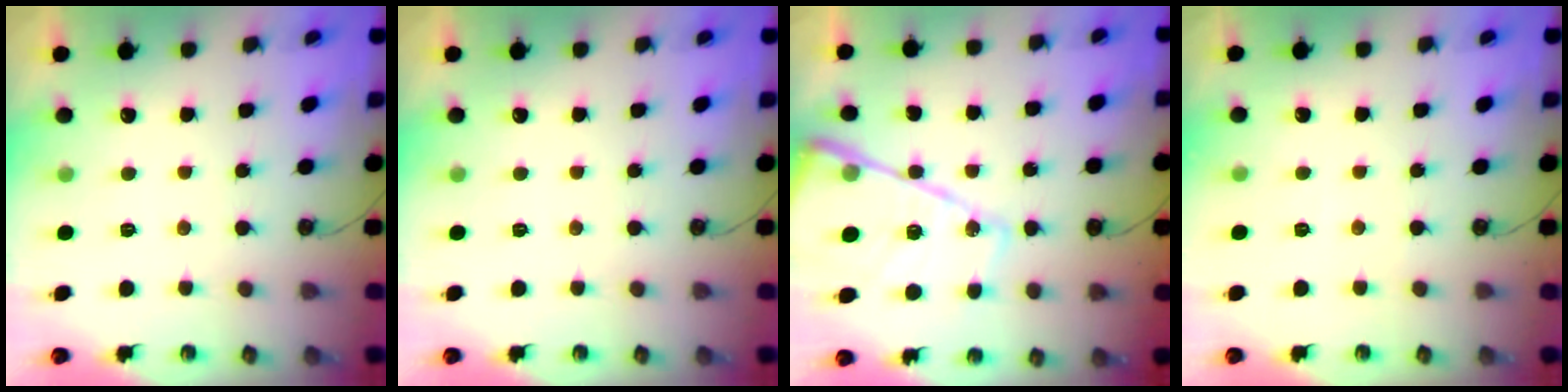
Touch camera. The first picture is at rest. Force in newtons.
{"total": 0.0}
{"total": 22.1, "press": 22.0, "slide": 2.4}
{"total": 3.0, "press": 3.0, "slide": 0.5}